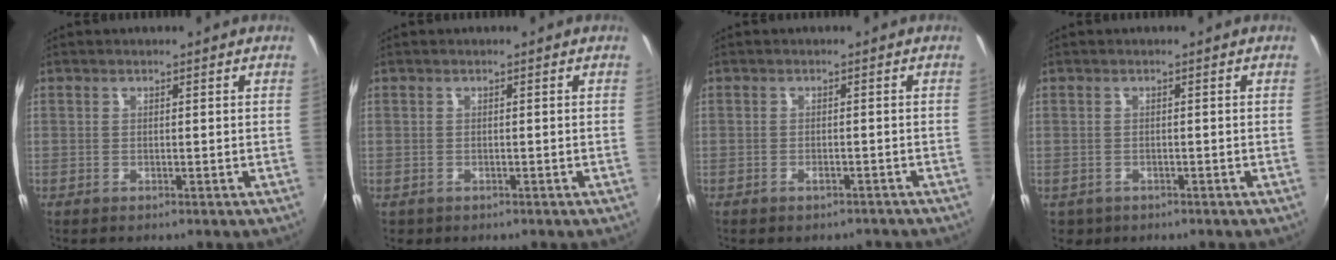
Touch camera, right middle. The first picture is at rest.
{"total": 1.0, "force": [-0.5, 0.8, 0.3], "torque": [-0.009, -0.002, -0.005]}
{"total": 2.7, "force": [-2.2, 1.1, 1.0], "torque": [-0.018, -0.004, -0.027]}
{"total": 2.9, "force": [-1.1, 2.4, 1.1], "torque": [-0.028, -0.004, -0.011]}